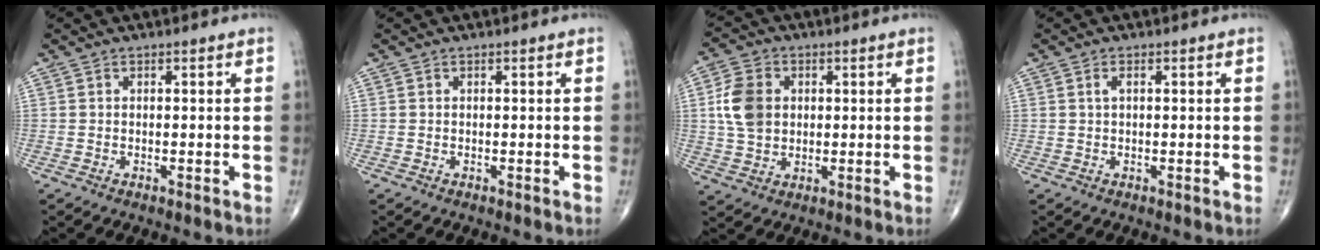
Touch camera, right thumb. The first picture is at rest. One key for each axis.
{"total": 0.0}
{"total": 8.4, "fx": 1.3, "fy": 6.4, "fz": 5.4, "tx": -0.094, "ty": 0.002, "tz": 0.025}
{"total": 1.0, "fx": 0.3, "fy": 0.4, "fz": 0.9, "tx": -0.021, "ty": 0.003, "tz": 0.004}